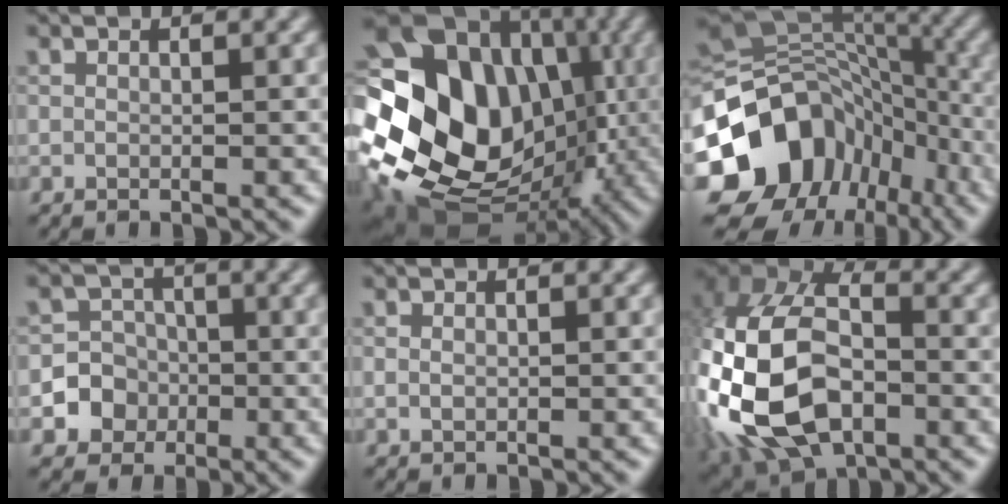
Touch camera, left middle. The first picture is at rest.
{"total": 19.4, "force": [-2.2, 14.7, 12.4], "torque": [-0.219, -0.005, -0.022]}
{"total": 16.6, "force": [-6.6, 13.2, 7.6], "torque": [-0.175, 0.001, -0.112]}
{"total": 5.0, "force": [-1.6, 4.7, 0.6], "torque": [0.018, 0.007, -0.047]}
{"total": 0.8, "force": [0.0, 0.6, 0.5], "torque": [-0.010, 0.000, 0.001]}
{"total": 15.4, "force": [-4.0, 9.6, 11.3], "torque": [-0.261, -0.012, -0.082]}